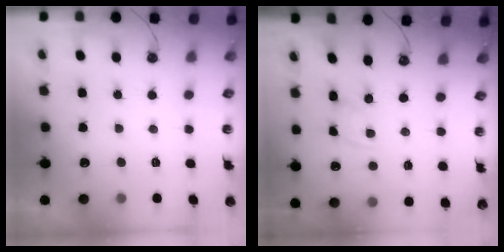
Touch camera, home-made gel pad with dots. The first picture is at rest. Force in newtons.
{"total": 2.5, "press": 2.5, "slide": 0.1}